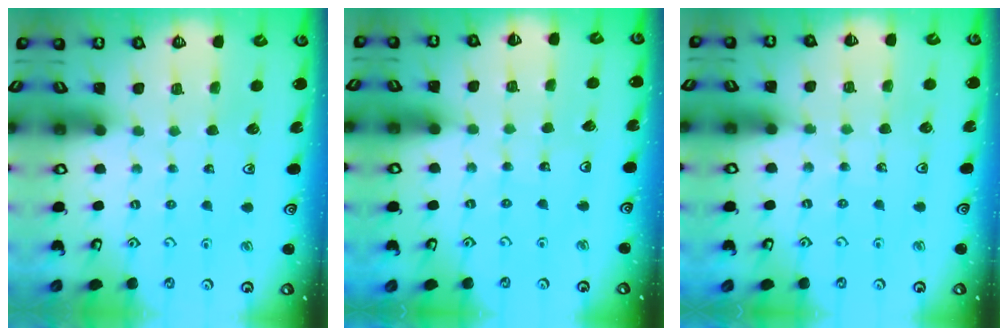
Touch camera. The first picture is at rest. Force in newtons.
{"total": 4.4, "press": 4.4, "slide": 0.5}
{"total": 5.5, "press": 5.2, "slide": 1.7}